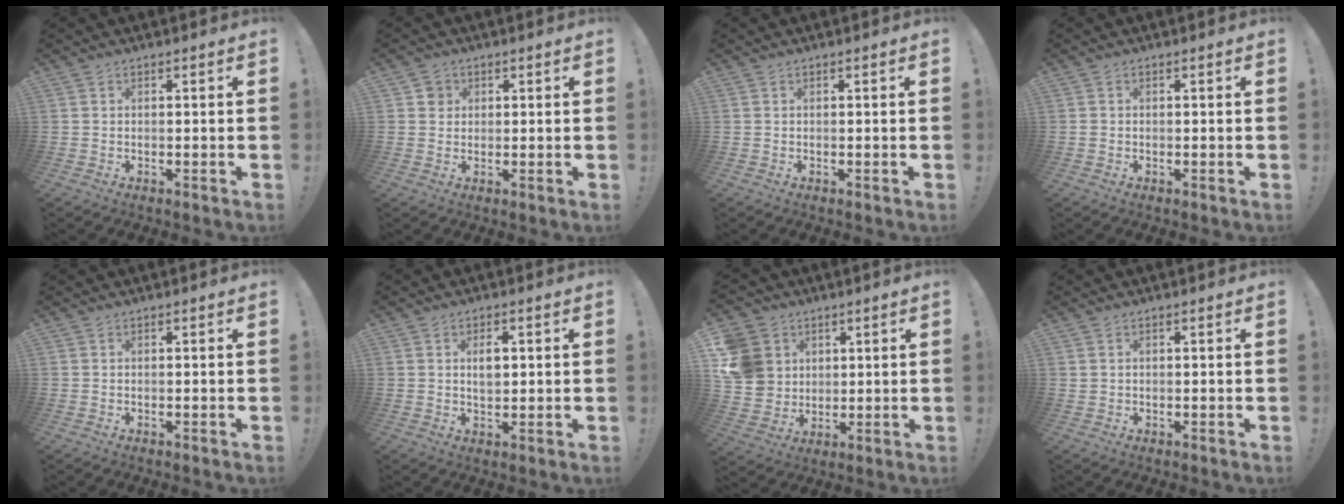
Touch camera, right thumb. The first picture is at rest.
{"total": 3.0, "force": [0.8, 2.8, 0.8], "torque": [-0.005, 0.002, 0.013]}
{"total": 0.0}
{"total": 0.6, "force": [-0.2, 0.6, 0.0], "torque": [-0.005, 0.004, -0.003]}
{"total": 0.0}
{"total": 4.2, "force": [0.7, 2.7, 3.2], "torque": [-0.042, -0.001, 0.006]}
{"total": 12.7, "force": [3.4, 11.4, 4.4], "torque": [-0.085, -0.009, 0.075]}
{"total": 0.7, "force": [0.3, 0.6, 0.1], "torque": [-0.008, 0.004, 0.008]}